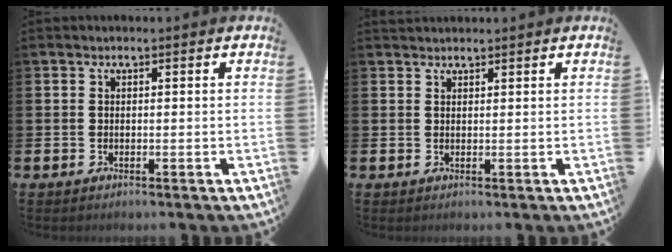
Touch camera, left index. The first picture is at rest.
{"total": 1.3, "force": [1.2, 0.3, 0.0], "torque": [0.010, 0.000, 0.021]}